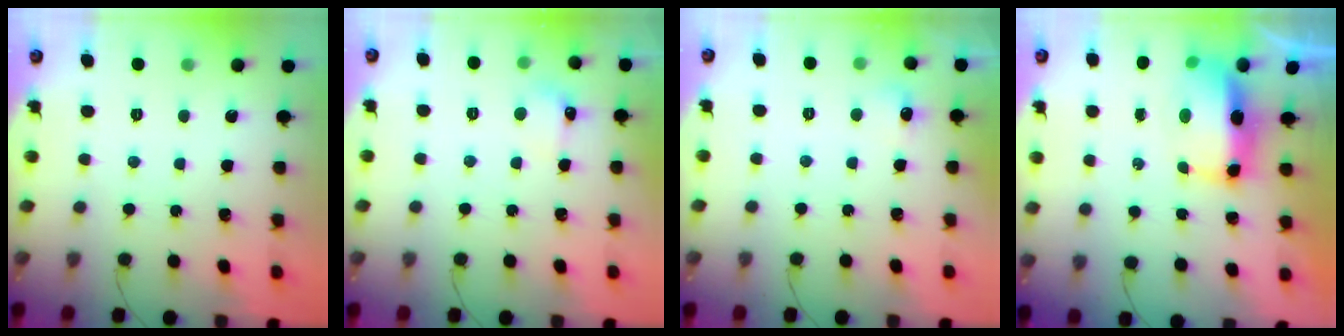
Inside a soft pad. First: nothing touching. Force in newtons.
{"total": 5.4, "press": 5.1, "slide": 1.9}
{"total": 5.8, "press": 5.6, "slide": 1.6}
{"total": 11.5, "press": 10.6, "slide": 4.4}